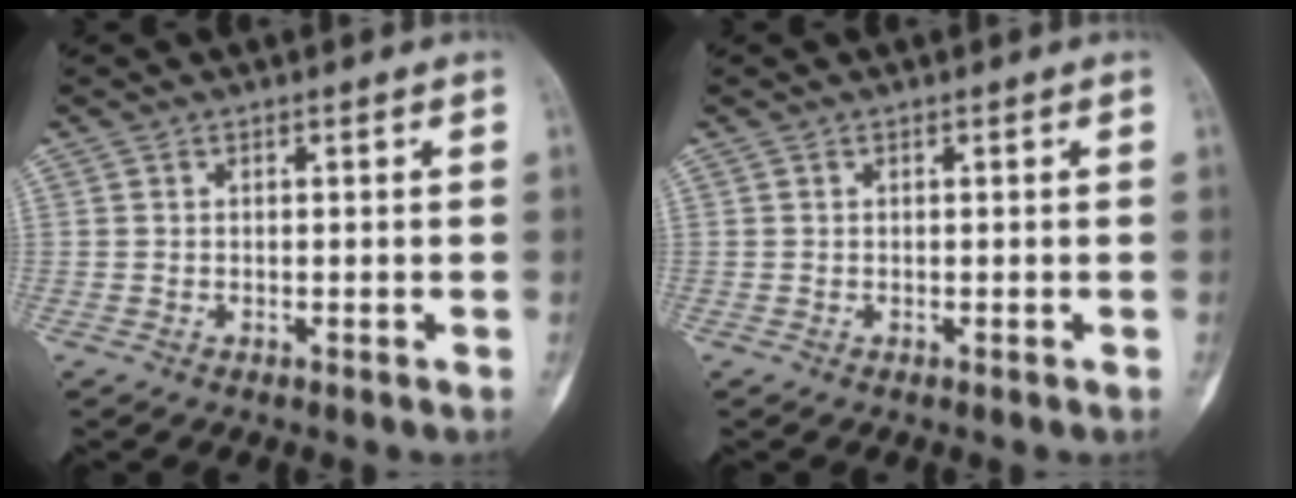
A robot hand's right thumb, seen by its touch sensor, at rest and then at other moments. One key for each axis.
{"total": 0.0}